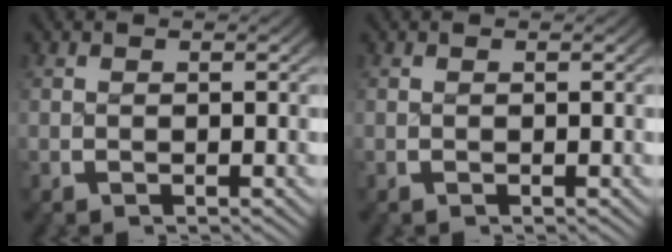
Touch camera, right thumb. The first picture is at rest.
{"total": 0.0}